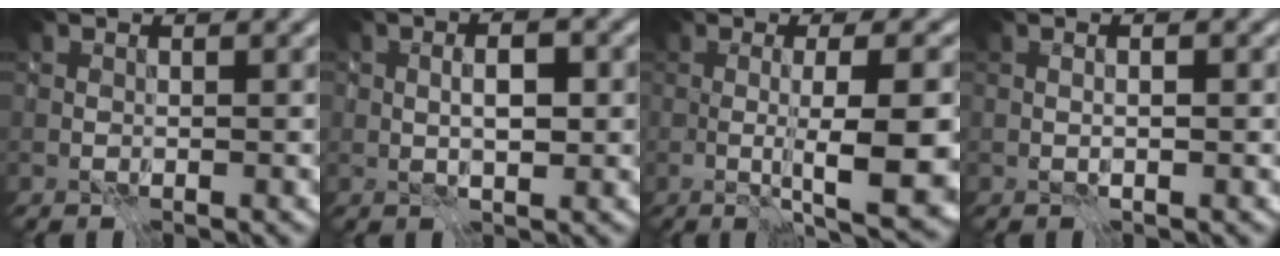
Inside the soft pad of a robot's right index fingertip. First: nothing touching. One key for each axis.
{"total": 3.1, "fx": 0.1, "fy": 1.3, "fz": 2.8, "tx": -0.040, "ty": -0.006, "tz": 0.005}
{"total": 10.5, "fx": -1.7, "fy": 2.3, "fz": 10.1, "tx": -0.130, "ty": -0.010, "tz": -0.016}
{"total": 0.9, "fx": -0.1, "fy": 0.1, "fz": 0.9, "tx": -0.009, "ty": -0.008, "tz": -0.001}